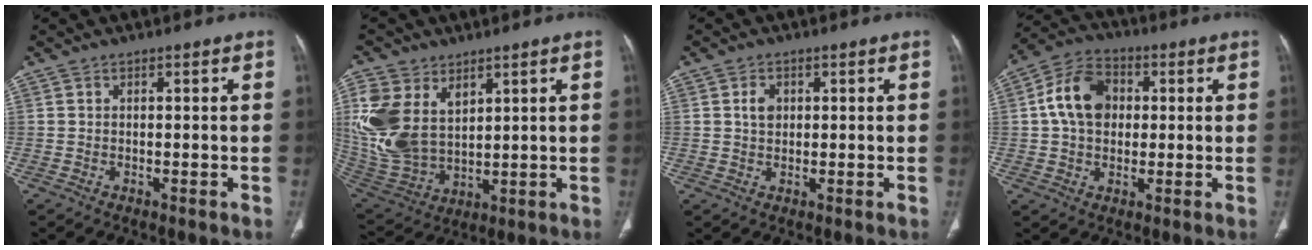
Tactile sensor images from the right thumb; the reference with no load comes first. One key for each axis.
{"total": 17.3, "fx": 6.1, "fy": 11.7, "fz": 11.2, "tx": -0.248, "ty": -0.024, "tz": 0.140}
{"total": 2.8, "fx": 0.7, "fy": 2.1, "fz": 1.7, "tx": -0.022, "ty": 0.000, "tz": 0.012}
{"total": 11.4, "fx": 1.5, "fy": 8.5, "fz": 7.5, "tx": -0.119, "ty": 0.019, "tz": 0.017}